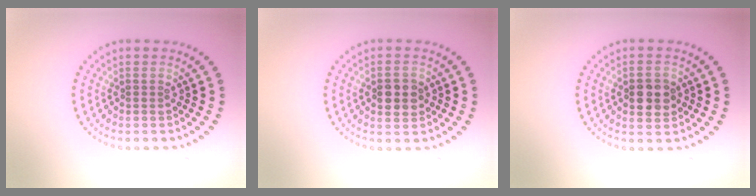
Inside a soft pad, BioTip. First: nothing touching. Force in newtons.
{"total": 2.9, "press": 2.9, "slide": 0.0}
{"total": 3.2, "press": 3.2, "slide": 0.1}